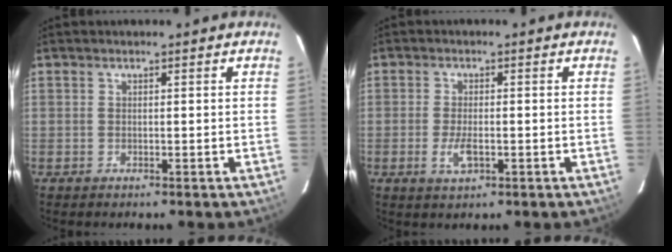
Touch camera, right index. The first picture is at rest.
{"total": 3.8, "force": [-1.2, 1.4, 3.3], "torque": [-0.070, -0.006, -0.022]}